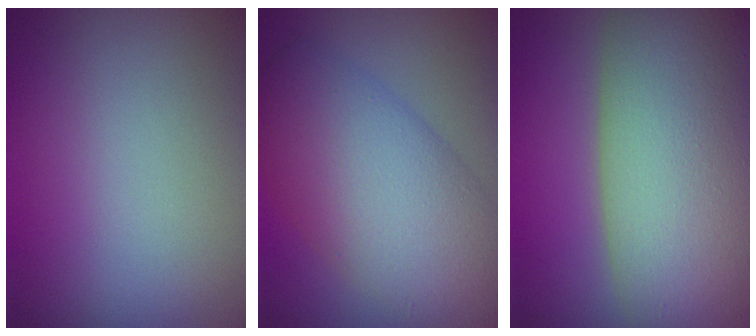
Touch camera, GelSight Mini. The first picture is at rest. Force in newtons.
{"total": 10.0, "press": 10.0, "slide": 0.2}
{"total": 14.3, "press": 14.3, "slide": 0.8}